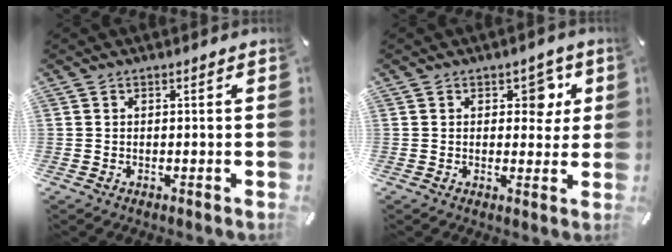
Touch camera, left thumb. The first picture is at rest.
{"total": 6.0, "force": [2.2, 4.1, 3.8], "torque": [-0.028, -0.008, 0.026]}